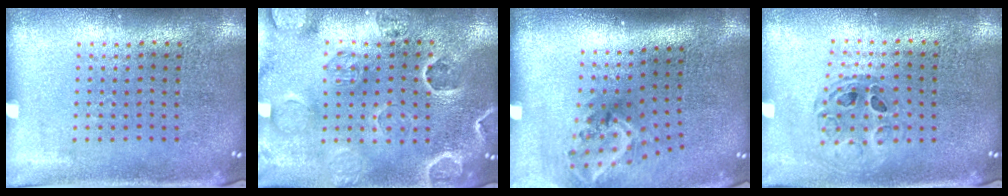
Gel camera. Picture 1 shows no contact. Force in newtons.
{"total": 2.8, "press": 2.7, "slide": 0.8}
{"total": 2.1, "press": 1.3, "slide": 1.6}
{"total": 0.8, "press": 0.8, "slide": 0.1}